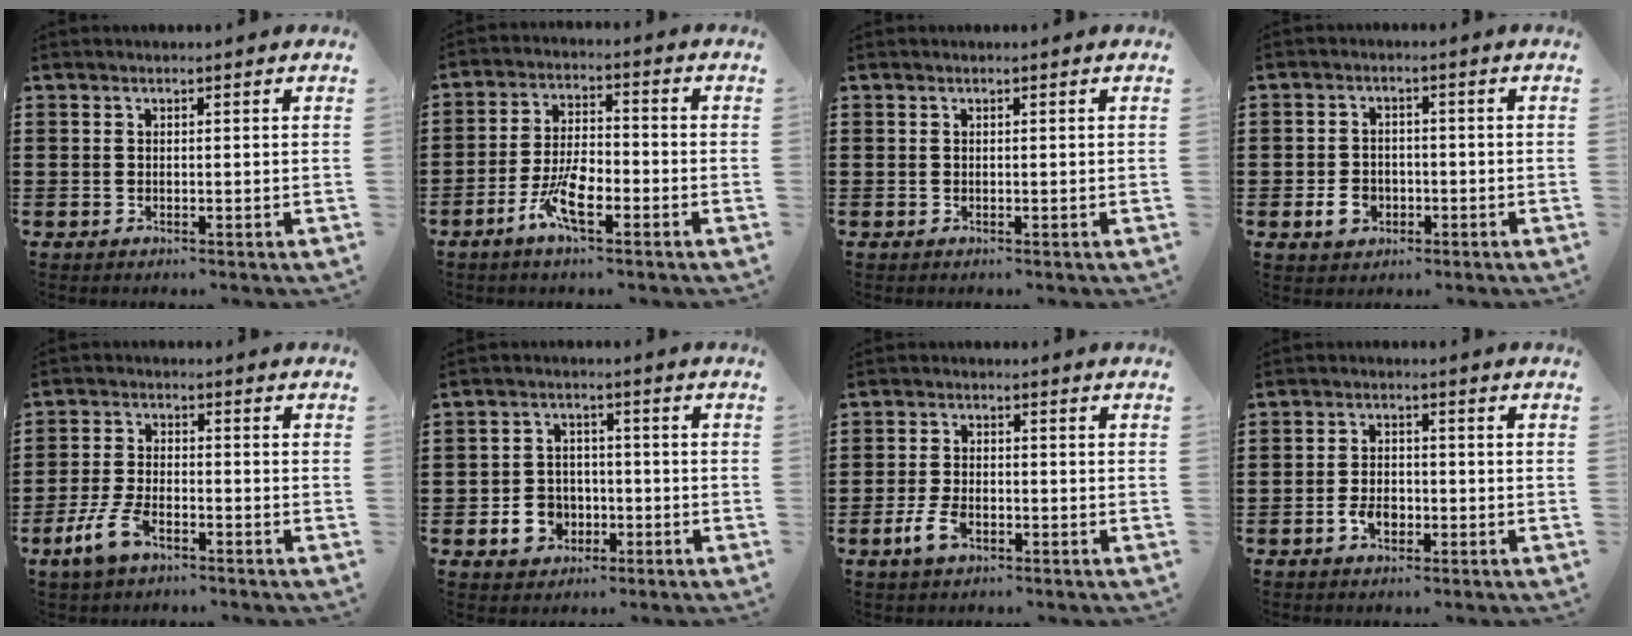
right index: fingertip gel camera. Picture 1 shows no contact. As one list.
[{"total": 6.9, "force": [-3.6, 2.3, 5.4], "torque": [-0.119, -0.003, -0.070]}, {"total": 0.0}, {"total": 3.8, "force": [-1.5, 2.8, 2.1], "torque": [-0.049, 0.000, -0.029]}, {"total": 6.0, "force": [-3.5, 2.5, 4.2], "torque": [-0.103, -0.001, -0.071]}, {"total": 5.6, "force": [-2.0, 4.7, 2.4], "torque": [-0.064, 0.007, -0.038]}, {"total": 4.2, "force": [-1.9, 2.2, 3.0], "torque": [-0.079, -0.006, -0.041]}, {"total": 3.8, "force": [-1.6, 2.4, 2.5], "torque": [-0.053, 0.003, -0.032]}]